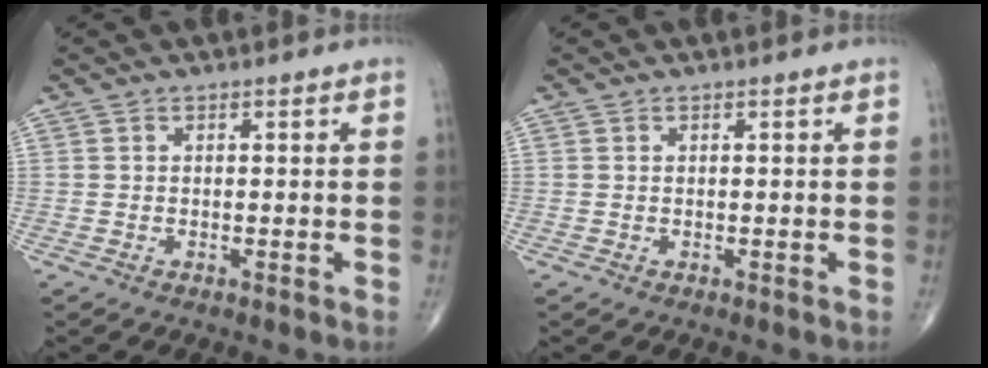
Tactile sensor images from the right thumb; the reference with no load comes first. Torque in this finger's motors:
{"motor_torque": [-0.16, -0.11, -0.11, -0.18, 0.00]}